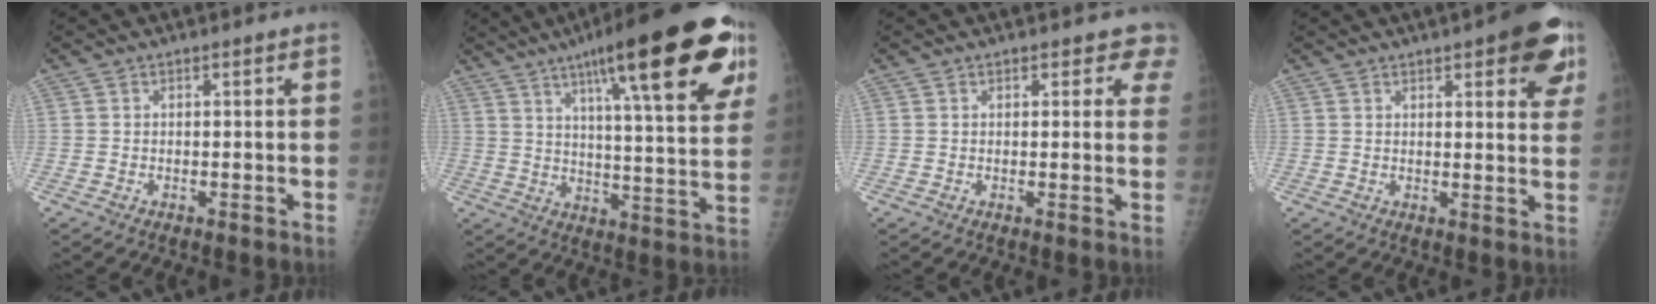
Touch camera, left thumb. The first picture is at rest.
{"total": 26.9, "force": [13.6, 5.9, 22.5], "torque": [-0.307, -0.022, 0.197]}
{"total": 3.4, "force": [2.8, 1.8, 0.9], "torque": [0.027, -0.009, 0.016]}
{"total": 11.2, "force": [5.7, 3.5, 8.9], "torque": [-0.074, -0.017, 0.063]}